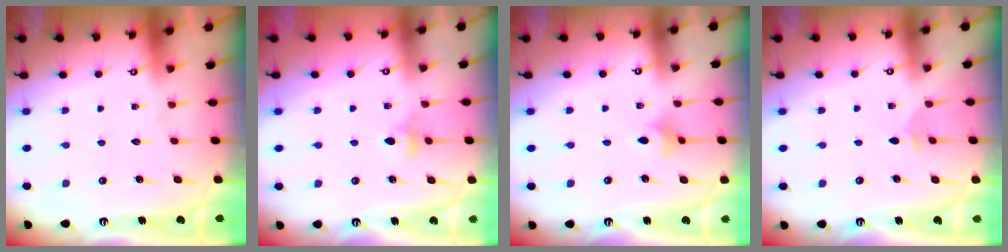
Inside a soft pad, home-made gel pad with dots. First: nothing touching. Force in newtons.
{"total": 3.8, "press": 3.7, "slide": 0.8}
{"total": 2.5, "press": 2.4, "slide": 0.6}
{"total": 2.2, "press": 2.2, "slide": 0.6}